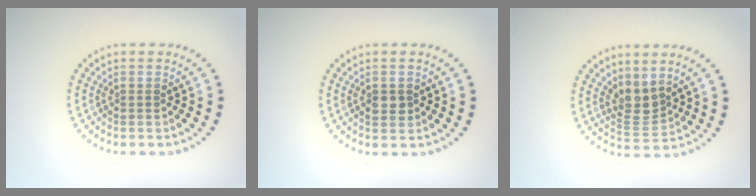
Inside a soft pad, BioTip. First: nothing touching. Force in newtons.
{"total": 1.7, "press": 1.7, "slide": 0.2}
{"total": 2.8, "press": 2.2, "slide": 1.6}